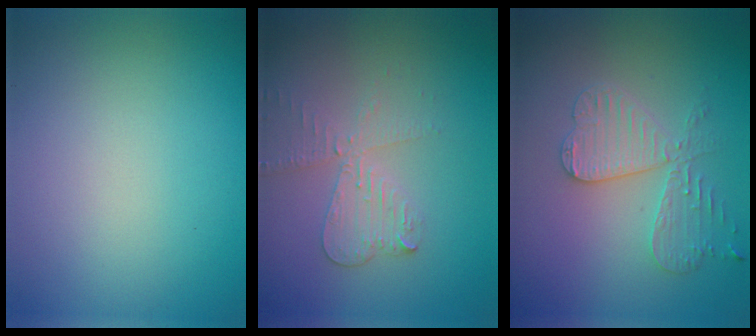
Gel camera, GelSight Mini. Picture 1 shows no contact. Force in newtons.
{"total": 3.3, "press": 2.8, "slide": 1.6}
{"total": 4.0, "press": 3.7, "slide": 1.5}